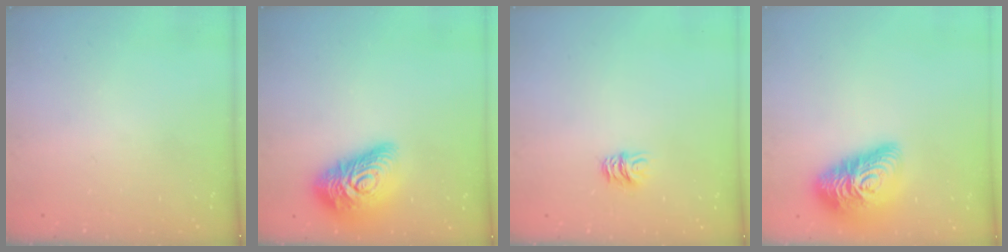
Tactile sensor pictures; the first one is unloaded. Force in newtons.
{"total": 18.8, "press": 18.7, "slide": 1.1}
{"total": 5.7, "press": 5.7, "slide": 0.5}
{"total": 19.5, "press": 19.5, "slide": 1.0}